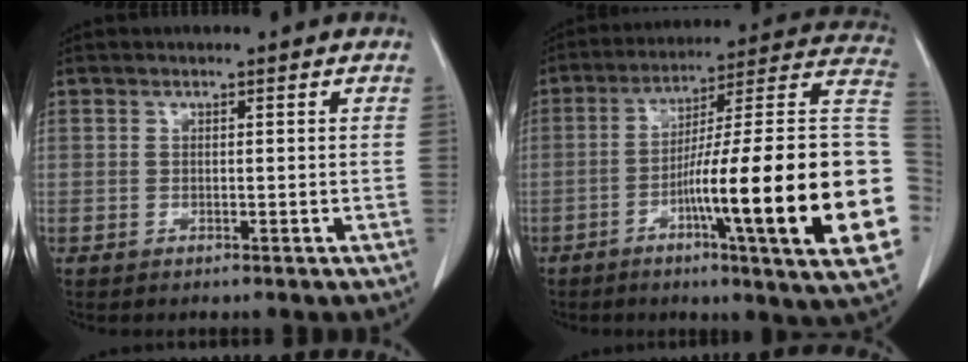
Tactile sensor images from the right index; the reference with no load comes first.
{"total": 27.9, "force": [-5.9, 0.9, 27.2], "torque": [-0.293, 0.004, -0.097]}